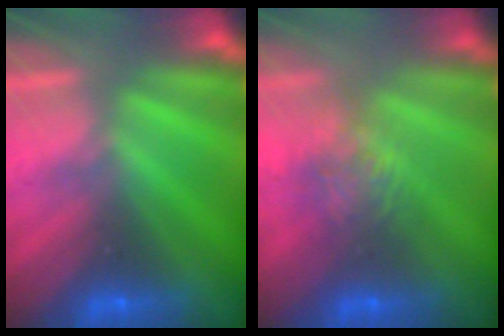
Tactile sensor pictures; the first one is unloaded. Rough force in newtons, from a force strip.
{"total": 4.6}